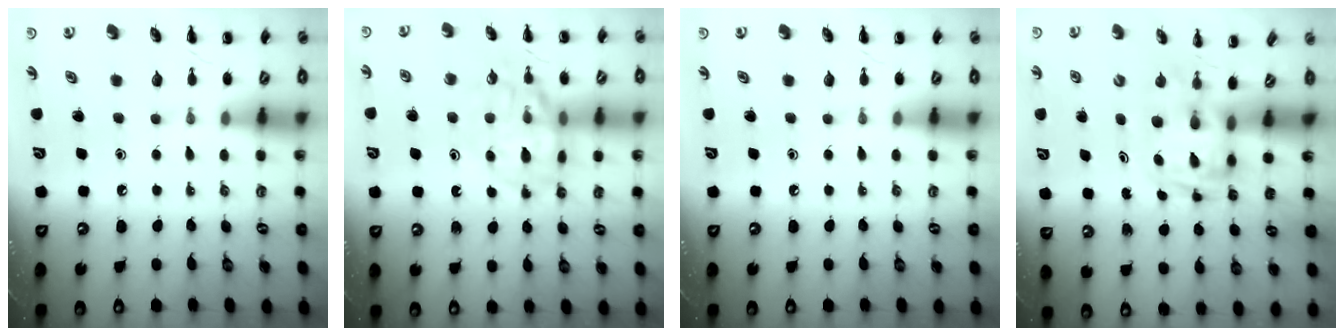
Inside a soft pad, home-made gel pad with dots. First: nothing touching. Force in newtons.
{"total": 14.0, "press": 13.8, "slide": 2.4}
{"total": 0.0}
{"total": 2.8, "press": 2.8, "slide": 0.5}